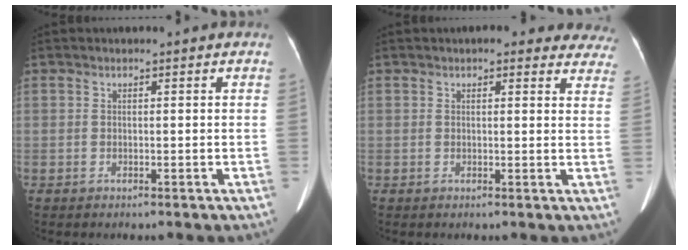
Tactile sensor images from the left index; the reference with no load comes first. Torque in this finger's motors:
{"motor_torque": [0.11, -0.15, 0.01, 0.01]}